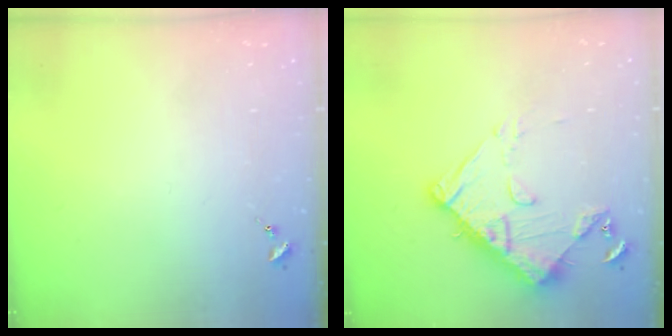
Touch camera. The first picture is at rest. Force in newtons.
{"total": 13.0, "press": 13.0, "slide": 1.3}